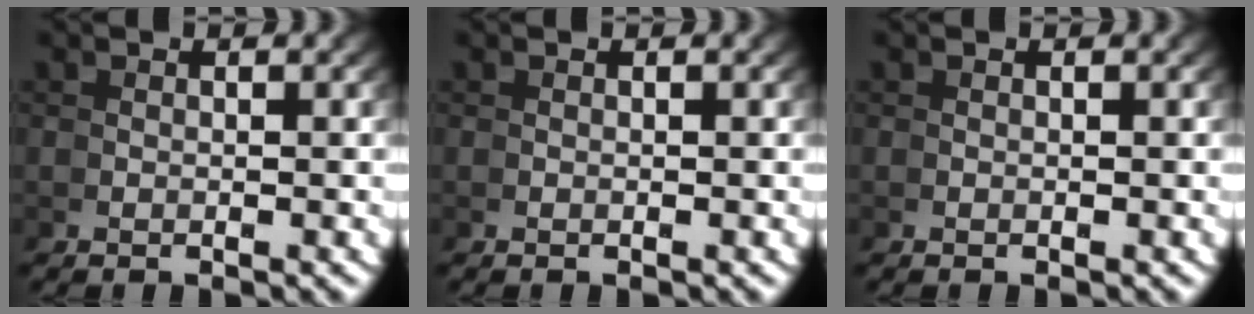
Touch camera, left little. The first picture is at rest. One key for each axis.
{"total": 0.0}
{"total": 0.0}